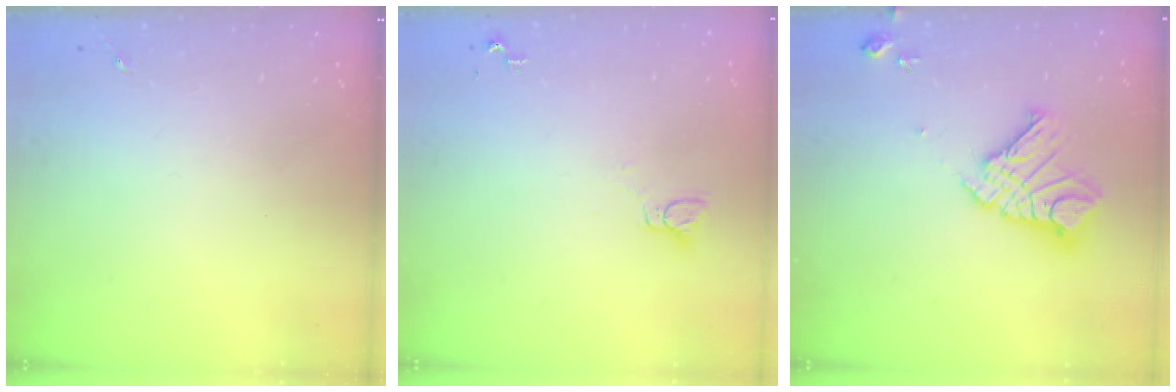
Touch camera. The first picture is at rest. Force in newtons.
{"total": 2.2, "press": 2.2, "slide": 0.1}
{"total": 15.2, "press": 15.1, "slide": 1.6}